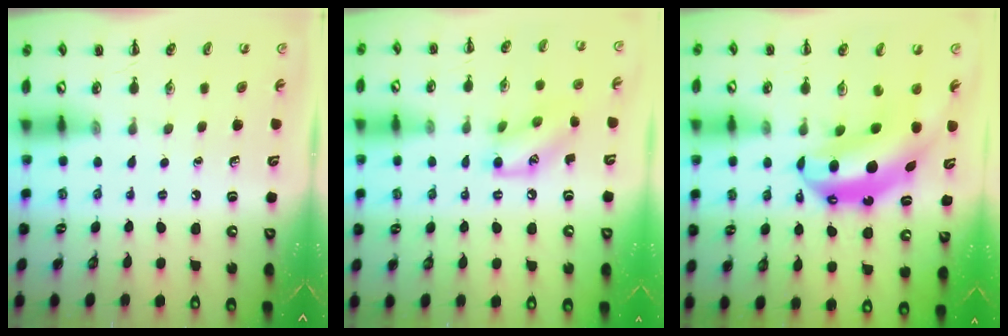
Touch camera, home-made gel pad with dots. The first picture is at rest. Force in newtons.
{"total": 11.2, "press": 11.2, "slide": 0.9}
{"total": 10.3, "press": 10.0, "slide": 2.4}